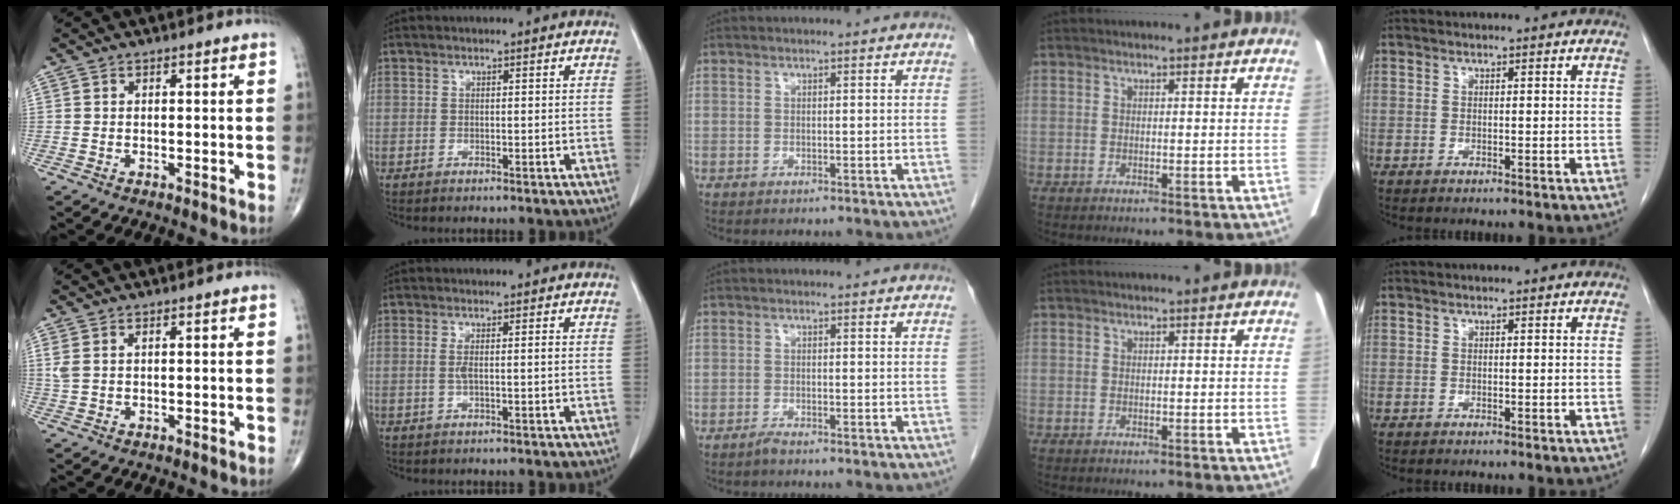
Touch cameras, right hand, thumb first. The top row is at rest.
{"thumb": {"total": 2.0, "force": [0.8, 0.9, 1.6], "torque": [-0.049, 0.013, 0.024]}, "index": {"total": 1.9, "force": [0.0, 0.1, 1.9], "torque": [-0.039, 0.000, 0.000]}, "middle": {"total": 0.9, "force": [-0.9, 0.0, 0.4], "torque": [-0.010, -0.001, -0.015]}}